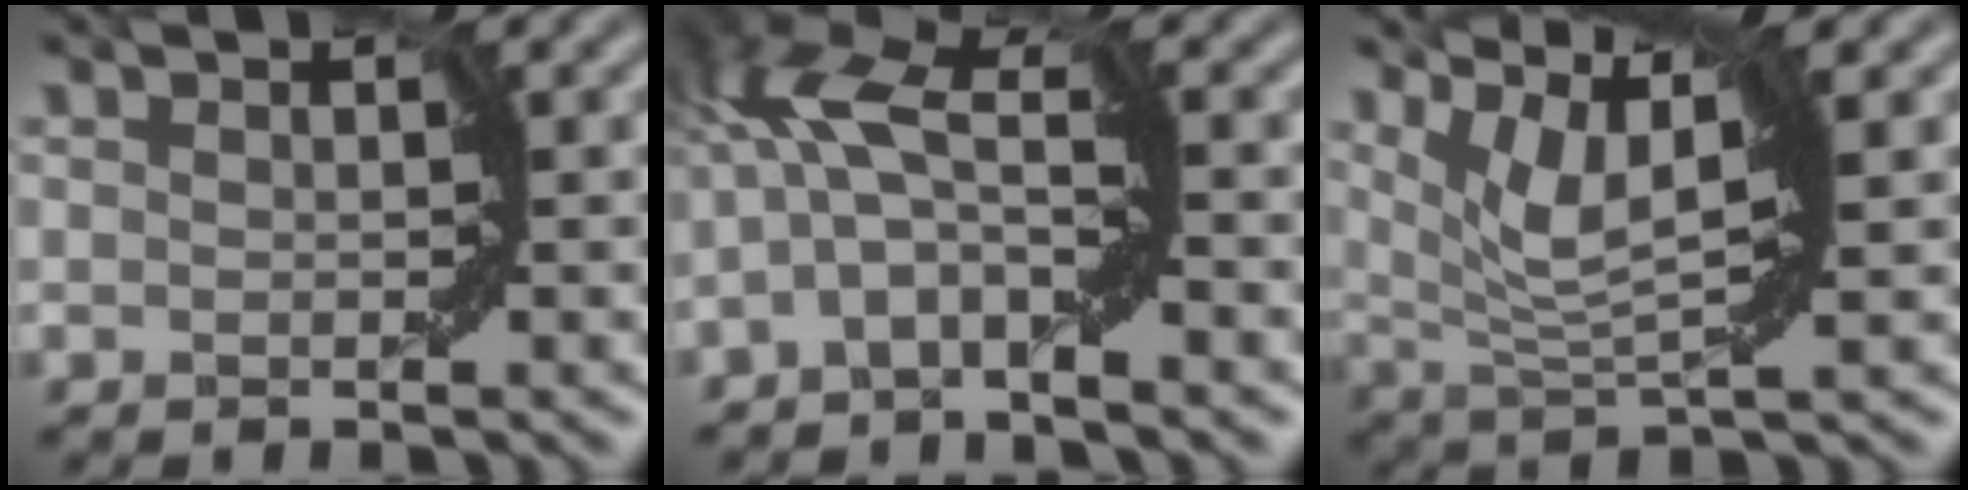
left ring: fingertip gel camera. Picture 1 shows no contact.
{"total": 5.2, "force": [-1.4, 1.6, 4.8], "torque": [-0.105, 0.020, -0.041]}
{"total": 4.7, "force": [2.4, 0.8, 4.0], "torque": [-0.083, -0.002, 0.047]}